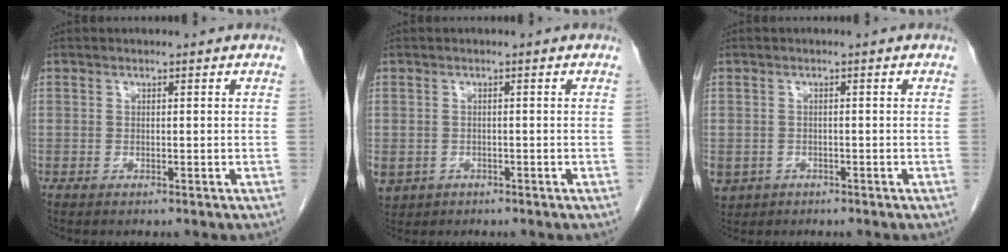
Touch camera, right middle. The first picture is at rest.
{"total": 5.8, "force": [-2.7, 4.8, 1.7], "torque": [-0.047, -0.003, -0.037]}
{"total": 5.4, "force": [-2.7, 4.4, 1.4], "torque": [-0.035, -0.001, -0.039]}